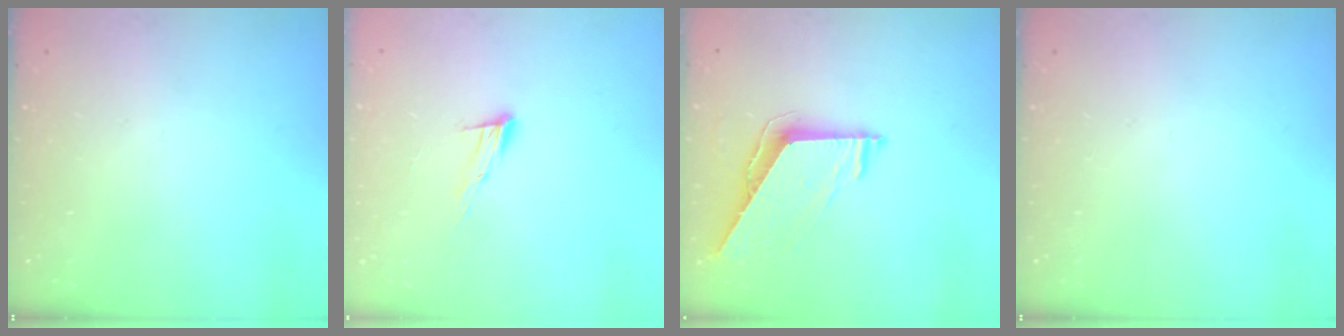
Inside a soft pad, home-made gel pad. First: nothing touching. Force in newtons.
{"total": 8.3, "press": 8.2, "slide": 1.3}
{"total": 7.2, "press": 7.2, "slide": 0.5}
{"total": 0.0}